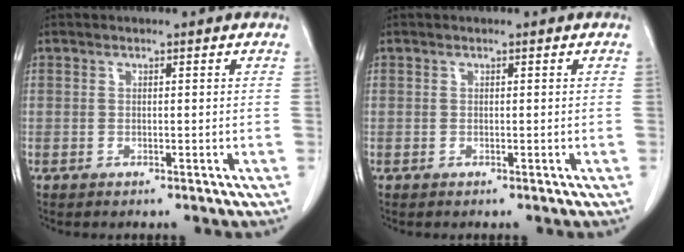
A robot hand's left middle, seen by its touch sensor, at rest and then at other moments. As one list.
[{"total": 0.0}]